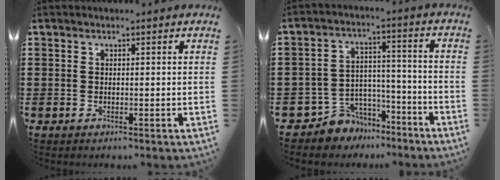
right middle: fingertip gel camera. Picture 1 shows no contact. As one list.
[{"total": 6.2, "force": [-5.5, 2.7, 0.0], "torque": [-0.021, 0.005, -0.112]}]